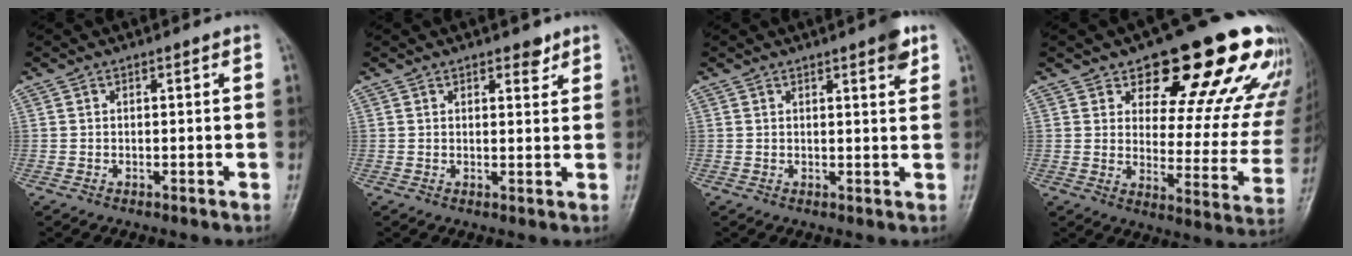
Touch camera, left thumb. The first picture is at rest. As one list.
[{"total": 2.9, "force": [2.0, 1.5, 1.5], "torque": [-0.001, -0.010, 0.028]}, {"total": 1.4, "force": [0.7, 0.5, 1.1], "torque": [-0.010, 0.000, 0.008]}, {"total": 23.0, "force": [14.9, 9.1, 15.0], "torque": [-0.140, -0.073, 0.196]}]